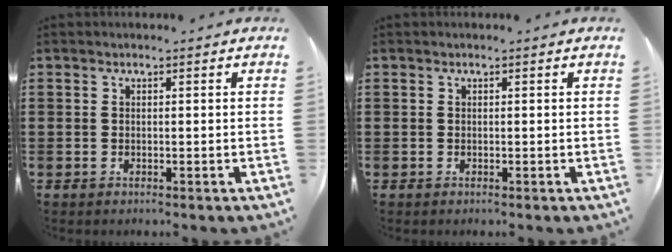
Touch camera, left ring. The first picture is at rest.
{"total": 0.0}